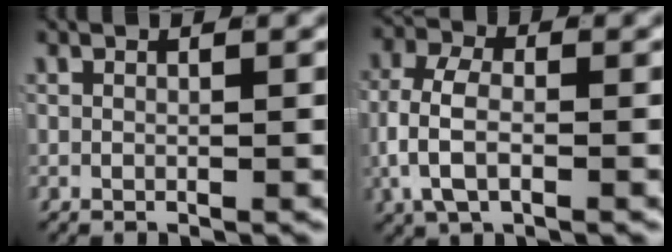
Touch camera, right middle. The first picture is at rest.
{"total": 5.4, "force": [-0.8, 3.5, 4.0], "torque": [-0.097, -0.009, -0.011]}